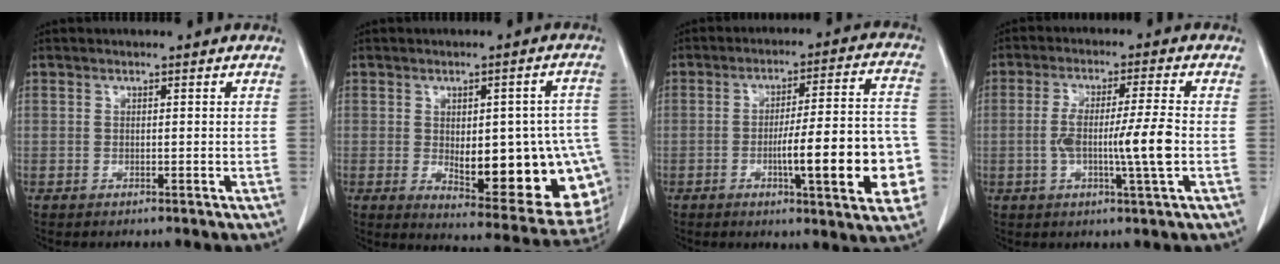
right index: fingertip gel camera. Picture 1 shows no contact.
{"total": 20.0, "force": [-3.8, 7.5, 18.1], "torque": [-0.153, 0.017, -0.022]}
{"total": 17.0, "force": [-4.5, 2.3, 16.2], "torque": [-0.183, 0.021, -0.056]}
{"total": 8.9, "force": [-1.5, -0.3, 8.8], "torque": [-0.160, -0.002, -0.027]}